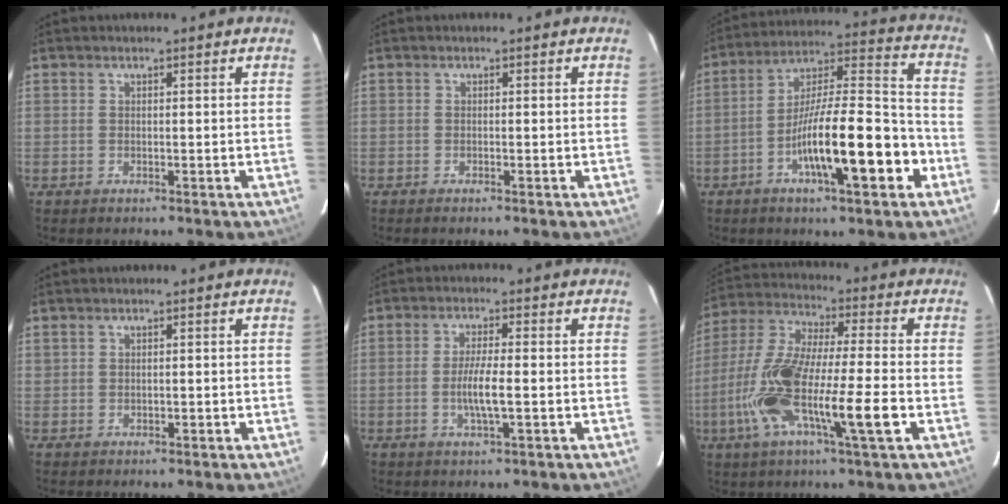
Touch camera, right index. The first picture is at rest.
{"total": 1.0, "force": [-0.9, 0.0, 0.6], "torque": [-0.010, -0.002, -0.011]}
{"total": 17.2, "force": [-6.3, 2.8, 15.7], "torque": [-0.267, 0.008, -0.102]}
{"total": 0.5, "force": [0.1, 0.4, 0.3], "torque": [-0.010, 0.003, 0.004]}
{"total": 4.8, "force": [-0.9, 0.3, 4.7], "torque": [-0.090, -0.005, -0.018]}
{"total": 17.2, "force": [-5.0, 1.7, 16.3], "torque": [-0.335, -0.014, -0.095]}